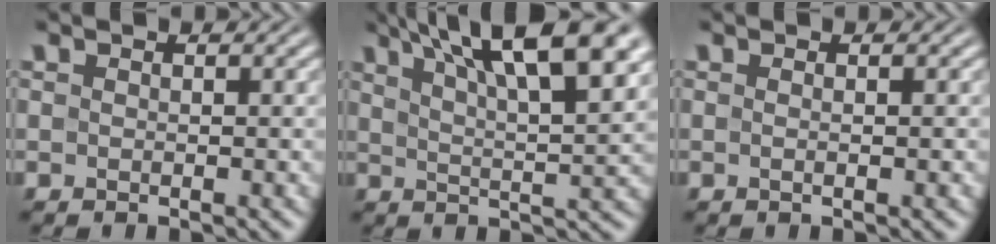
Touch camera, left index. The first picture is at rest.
{"total": 12.9, "force": [7.5, 3.7, 9.9], "torque": [-0.126, 0.029, 0.094]}
{"total": 1.0, "force": [-0.2, 0.3, 0.9], "torque": [-0.013, -0.005, -0.008]}